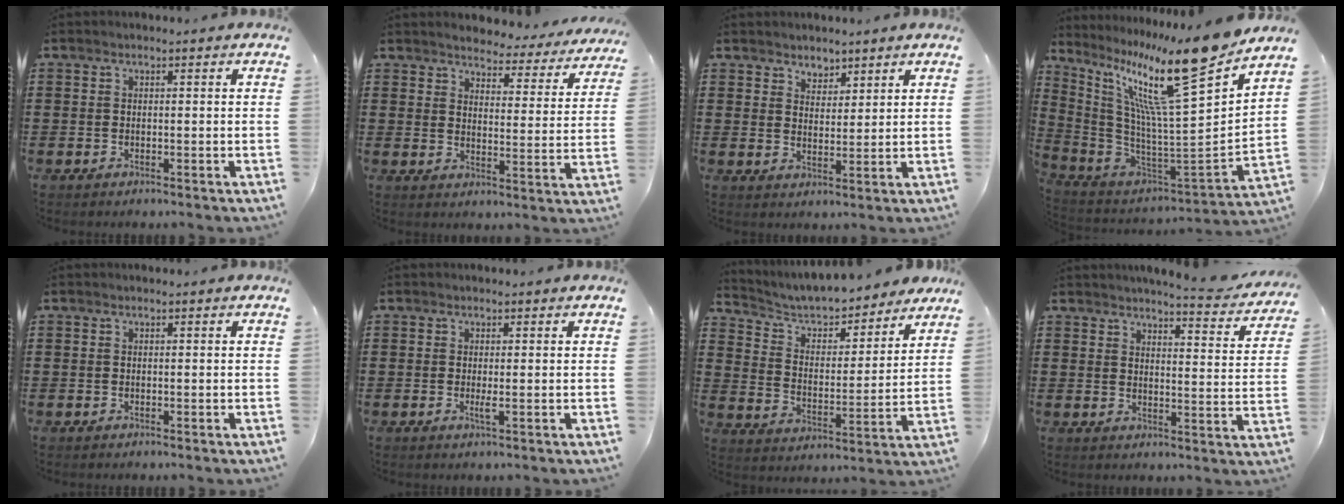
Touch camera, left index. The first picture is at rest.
{"total": 3.3, "force": [3.3, 0.2, 0.1], "torque": [-0.026, -0.028, 0.050]}
{"total": 3.0, "force": [2.5, 1.6, -0.2], "torque": [-0.007, 0.003, 0.047]}
{"total": 17.3, "force": [12.5, 0.4, 11.9], "torque": [-0.235, -0.098, 0.194]}
{"total": 0.0}
{"total": 1.3, "force": [-0.1, 0.0, 1.3], "torque": [-0.033, -0.007, -0.003]}
{"total": 5.7, "force": [5.4, 1.5, 1.2], "torque": [-0.053, -0.037, 0.089]}
{"total": 4.6, "force": [4.4, -0.1, 1.5], "torque": [-0.033, -0.030, 0.070]}